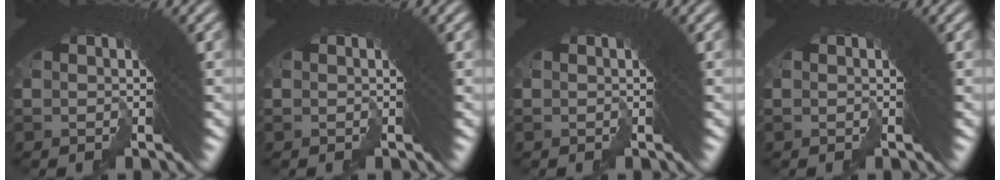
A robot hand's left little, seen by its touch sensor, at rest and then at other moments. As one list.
[{"total": 0.0}, {"total": 0.0}, {"total": 0.0}]